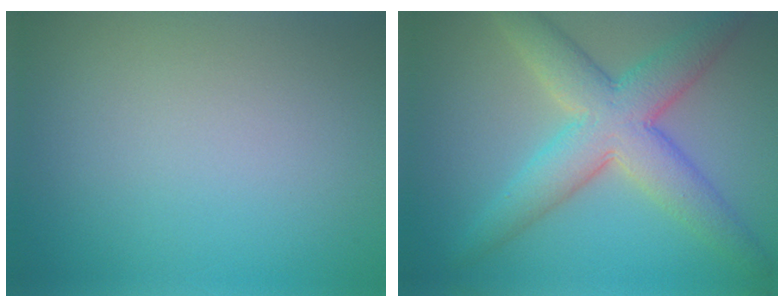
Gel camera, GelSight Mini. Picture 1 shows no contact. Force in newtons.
{"total": 7.5, "press": 7.5, "slide": 0.3}